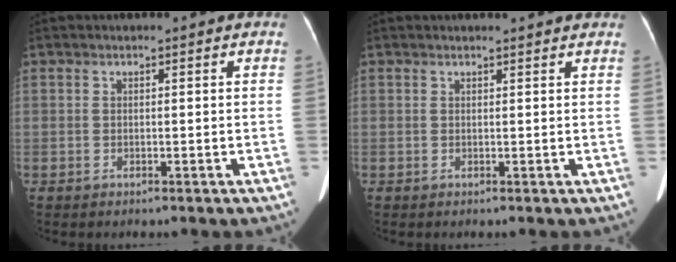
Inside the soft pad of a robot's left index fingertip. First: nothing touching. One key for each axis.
{"total": 3.5, "fx": 3.4, "fy": 0.3, "fz": 0.9, "tx": -0.013, "ty": 0.017, "tz": 0.036}